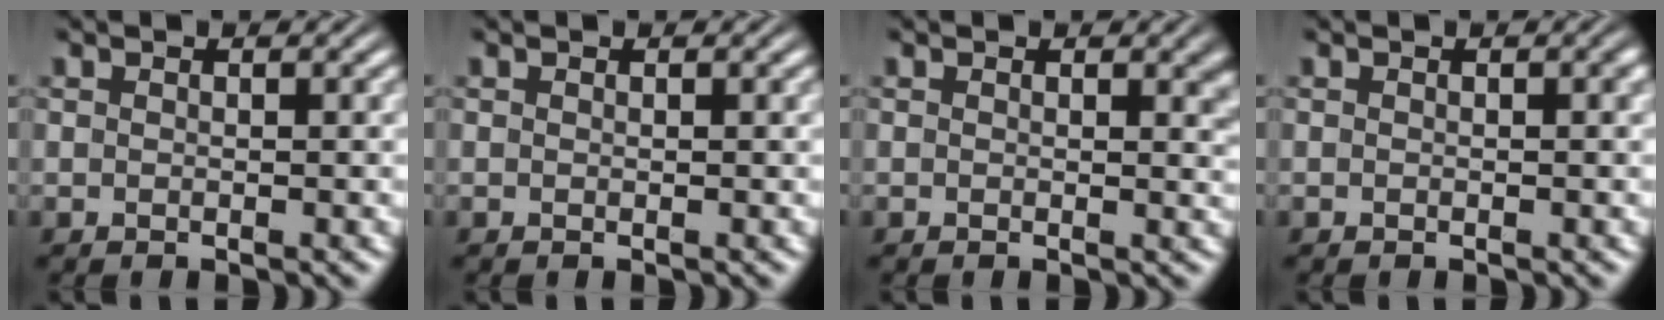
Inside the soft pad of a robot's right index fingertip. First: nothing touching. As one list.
[{"total": 0.0}, {"total": 1.0, "force": [0.6, 0.3, 0.8], "torque": [-0.001, -0.002, 0.008]}, {"total": 0.0}]